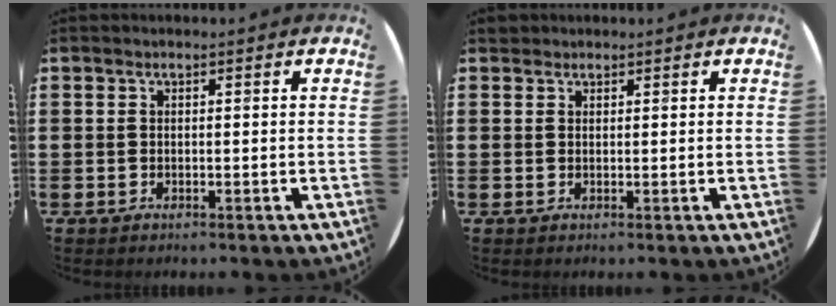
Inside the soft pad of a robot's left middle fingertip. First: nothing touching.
{"total": 0.8, "force": [0.7, 0.3, -0.1], "torque": [0.002, 0.003, 0.015]}